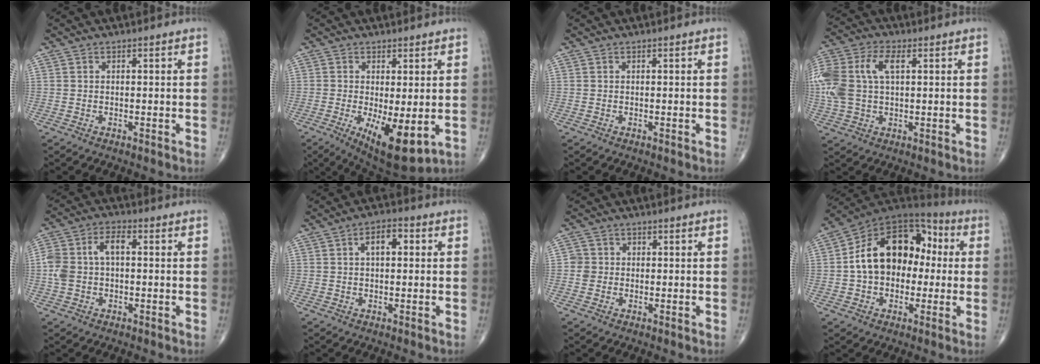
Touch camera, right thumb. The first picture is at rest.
{"total": 10.4, "force": [-2.3, 3.7, 9.4], "torque": [-0.149, -0.024, -0.023]}
{"total": 0.0}
{"total": 15.9, "force": [3.1, 9.4, 12.4], "torque": [-0.315, 0.025, 0.057]}
{"total": 8.5, "force": [0.3, 5.2, 6.7], "torque": [-0.149, 0.033, 0.003]}
{"total": 5.0, "force": [1.1, 2.6, 4.2], "torque": [-0.058, 0.012, 0.012]}
{"total": 2.6, "force": [-0.2, 2.6, 0.3], "torque": [0.016, 0.009, -0.007]}
{"total": 18.5, "force": [0.8, 12.7, 13.4], "torque": [-0.183, 0.049, 0.004]}